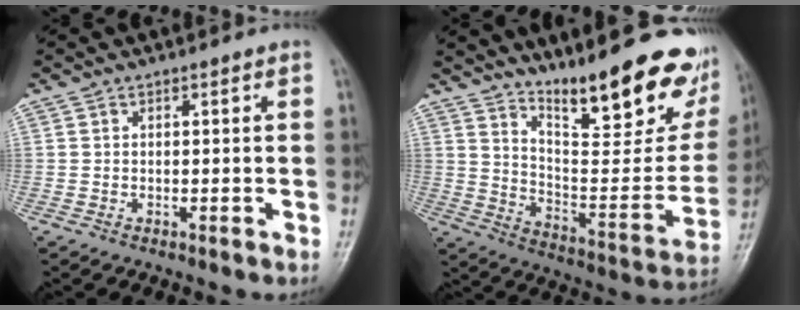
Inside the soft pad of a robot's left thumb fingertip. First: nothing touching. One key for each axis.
{"total": 25.5, "fx": 17.8, "fy": 7.1, "fz": 16.8, "tx": -0.203, "ty": -0.109, "tz": 0.266}